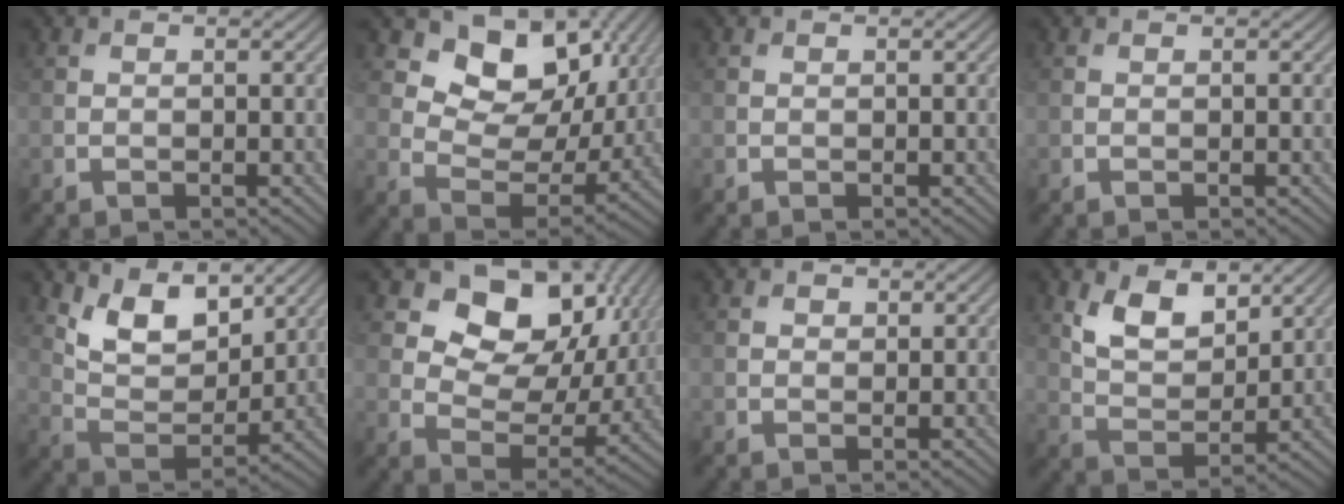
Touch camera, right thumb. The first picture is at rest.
{"total": 12.0, "force": [5.9, 7.9, 6.9], "torque": [-0.124, -0.006, 0.101]}
{"total": 0.0}
{"total": 0.0}
{"total": 8.5, "force": [5.2, 4.2, 5.2], "torque": [-0.107, -0.016, 0.095]}
{"total": 13.7, "force": [5.8, 9.3, 8.3], "torque": [-0.136, -0.003, 0.096]}
{"total": 0.8, "force": [0.4, 0.6, 0.2], "torque": [-0.002, -0.004, 0.005]}
{"total": 7.6, "force": [4.0, 4.1, 5.0], "torque": [-0.101, -0.013, 0.072]}